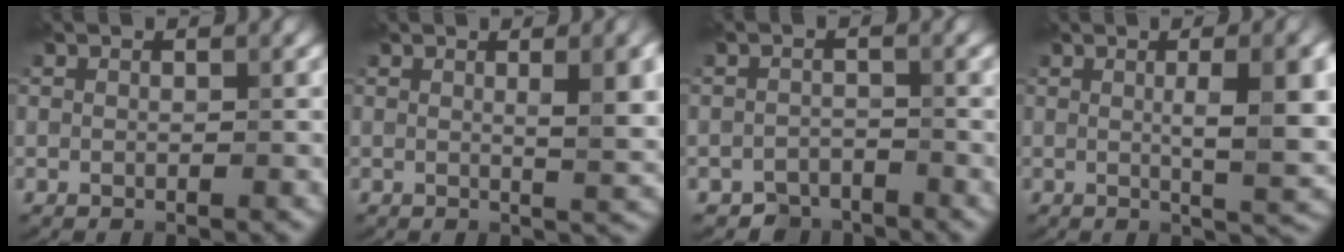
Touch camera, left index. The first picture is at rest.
{"total": 5.3, "force": [1.0, 1.3, 5.0], "torque": [-0.059, 0.004, 0.014]}
{"total": 2.2, "force": [-1.9, 1.1, 0.1], "torque": [0.006, 0.004, -0.039]}
{"total": 8.0, "force": [0.7, 1.9, 7.8], "torque": [-0.095, 0.002, 0.011]}